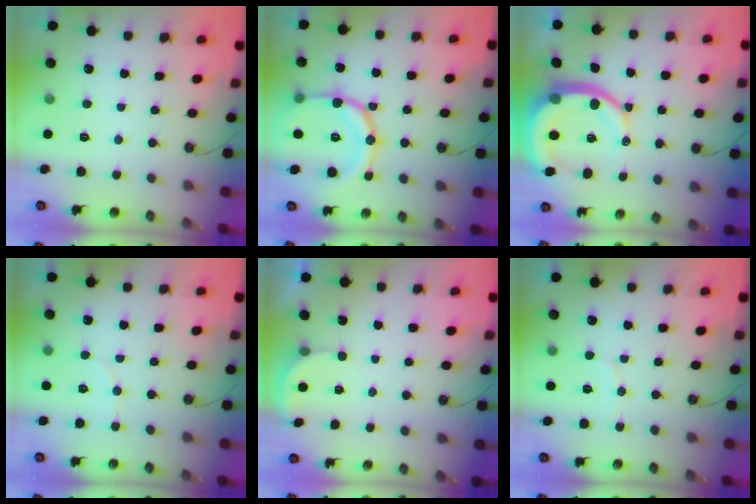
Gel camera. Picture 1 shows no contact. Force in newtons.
{"total": 18.9, "press": 18.6, "slide": 3.7}
{"total": 12.6, "press": 12.5, "slide": 1.6}
{"total": 3.3, "press": 3.2, "slide": 0.7}
{"total": 1.4, "press": 1.3, "slide": 0.5}
{"total": 4.1, "press": 4.1, "slide": 0.5}